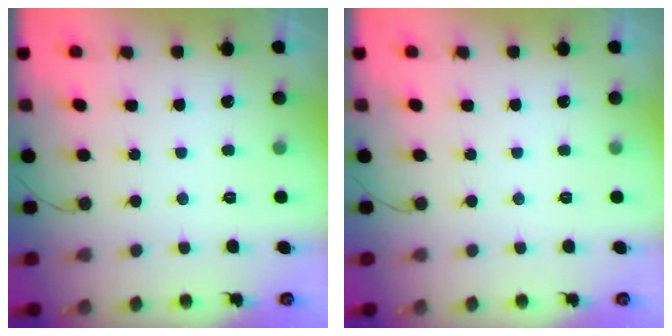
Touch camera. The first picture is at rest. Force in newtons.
{"total": 0.0}